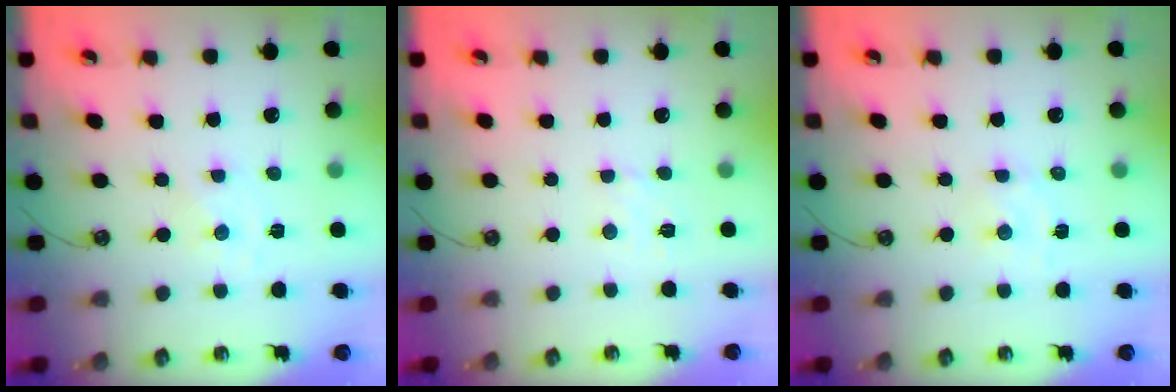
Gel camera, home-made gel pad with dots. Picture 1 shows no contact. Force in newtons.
{"total": 3.4, "press": 3.3, "slide": 0.5}
{"total": 2.1, "press": 2.1, "slide": 0.5}